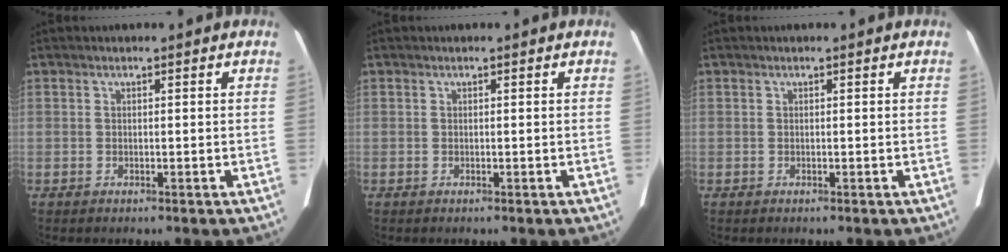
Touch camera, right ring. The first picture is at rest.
{"total": 0.0}
{"total": 0.0}